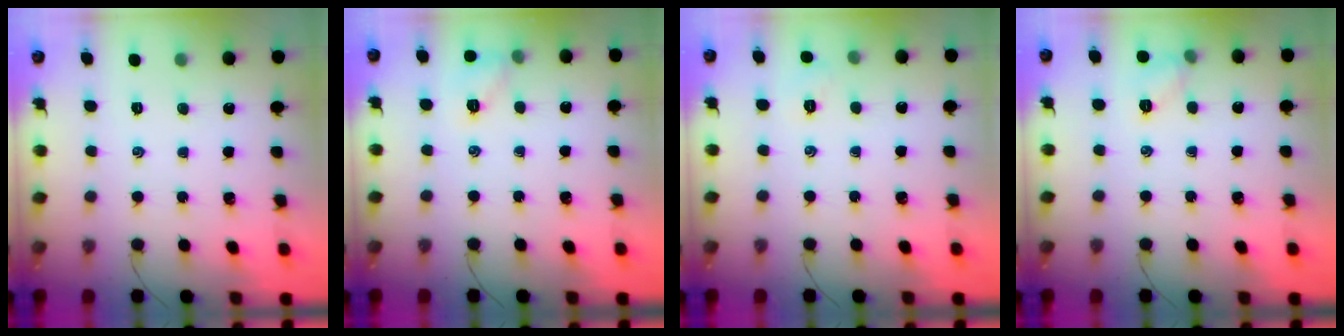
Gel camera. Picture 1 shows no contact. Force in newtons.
{"total": 7.3, "press": 7.3, "slide": 1.1}
{"total": 4.6, "press": 4.4, "slide": 1.2}
{"total": 6.1, "press": 6.0, "slide": 1.0}